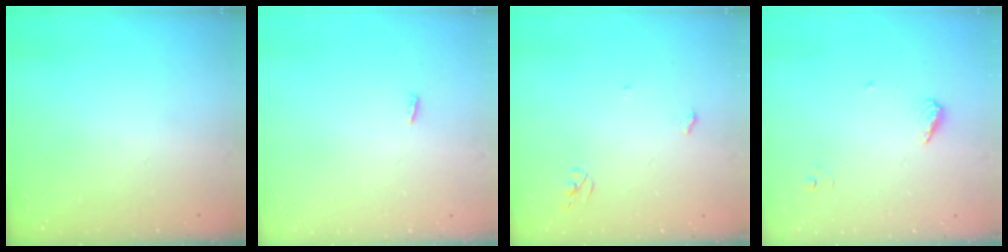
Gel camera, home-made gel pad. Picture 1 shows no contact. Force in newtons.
{"total": 2.3, "press": 2.1, "slide": 0.8}
{"total": 2.6, "press": 2.6, "slide": 0.2}
{"total": 6.0, "press": 6.0, "slide": 0.6}